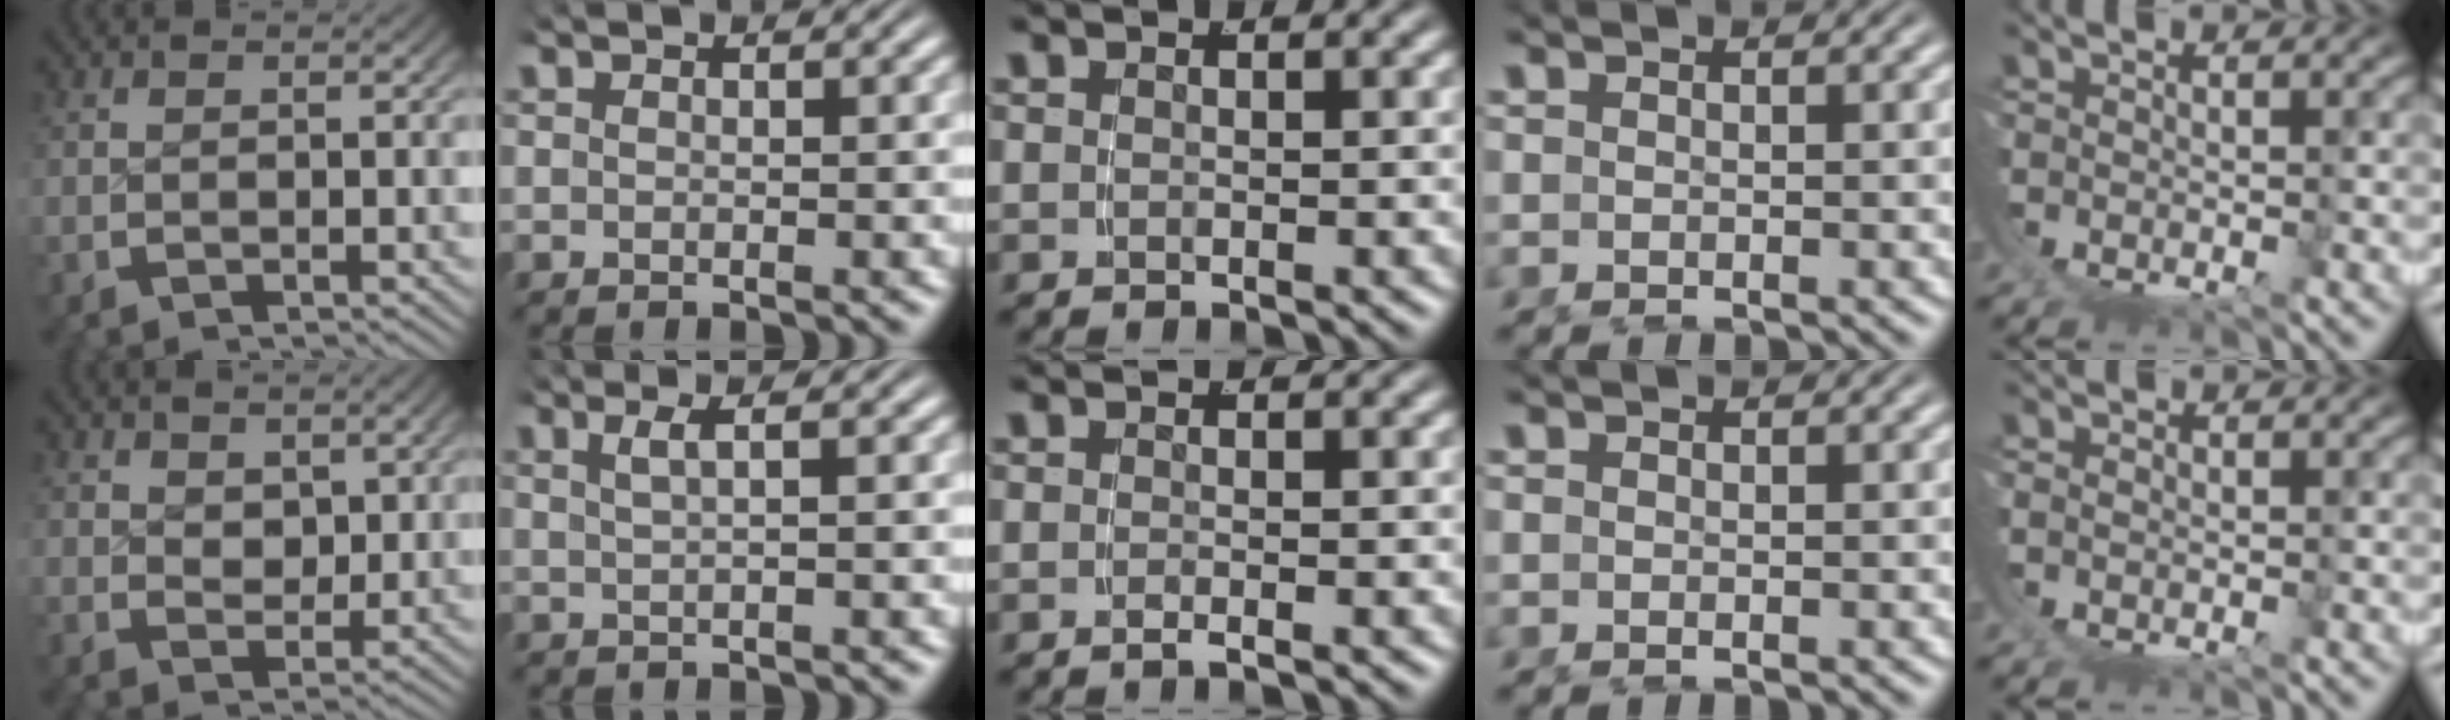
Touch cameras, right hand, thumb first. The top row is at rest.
{"thumb": {"total": 2.3, "force": [1.4, 1.4, 1.0], "torque": [-0.013, -0.018, 0.035]}, "index": {"total": 1.6, "force": [0.7, -0.3, 1.4], "torque": [-0.018, 0.004, 0.016]}, "middle": {"total": 0.8, "force": [-0.6, -0.5, 0.3], "torque": [-0.008, 0.002, -0.010]}, "little": {"total": 0.6, "force": [0.2, 0.5, 0.2], "torque": [-0.008, -0.001, 0.002]}}